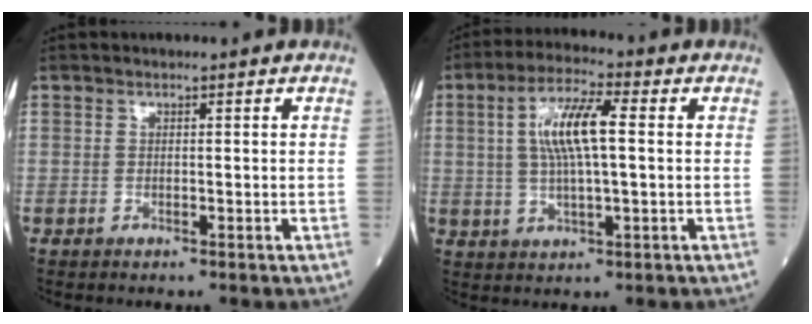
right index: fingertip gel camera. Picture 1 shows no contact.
{"total": 9.0, "force": [1.4, 1.7, 8.7], "torque": [-0.173, 0.013, 0.027]}